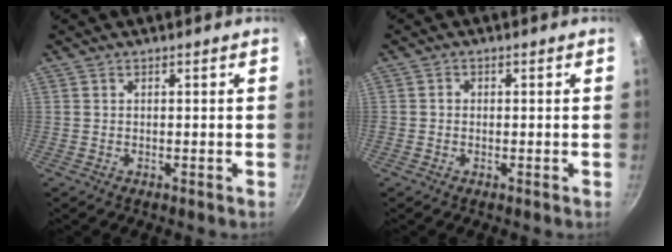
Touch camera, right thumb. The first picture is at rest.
{"total": 1.1, "force": [-0.1, 1.0, 0.3], "torque": [-0.003, 0.004, -0.005]}